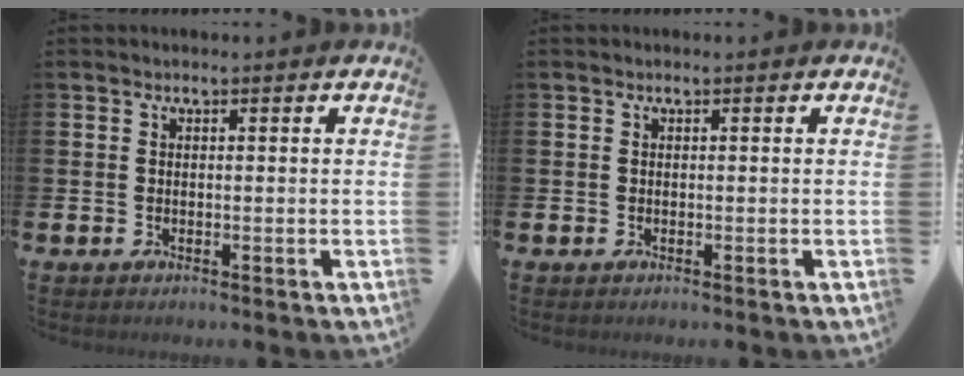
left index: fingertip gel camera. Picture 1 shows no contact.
{"total": 0.0}